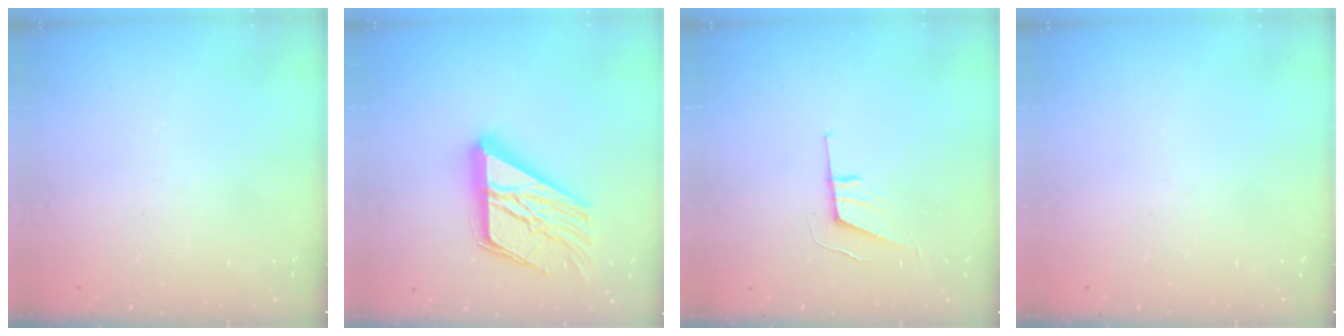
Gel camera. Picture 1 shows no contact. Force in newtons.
{"total": 21.0, "press": 20.9, "slide": 2.1}
{"total": 6.4, "press": 5.9, "slide": 2.5}
{"total": 0.0}